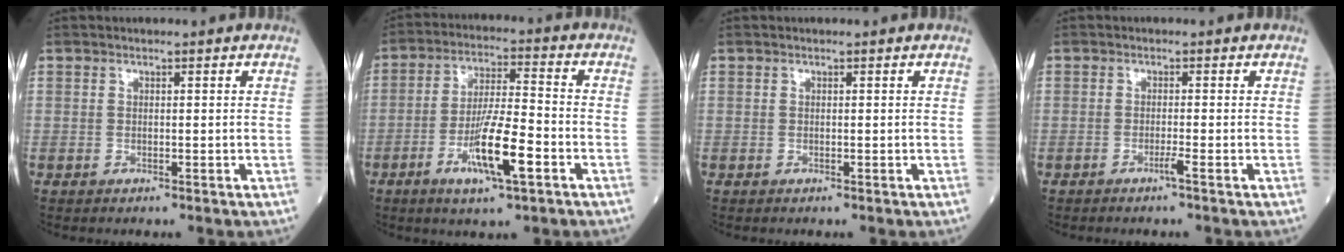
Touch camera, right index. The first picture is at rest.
{"total": 10.5, "force": [-4.2, 1.2, 9.6], "torque": [-0.173, -0.007, -0.076]}
{"total": 0.0}
{"total": 1.1, "force": [-0.7, -0.4, 0.8], "torque": [-0.012, 0.001, -0.016]}